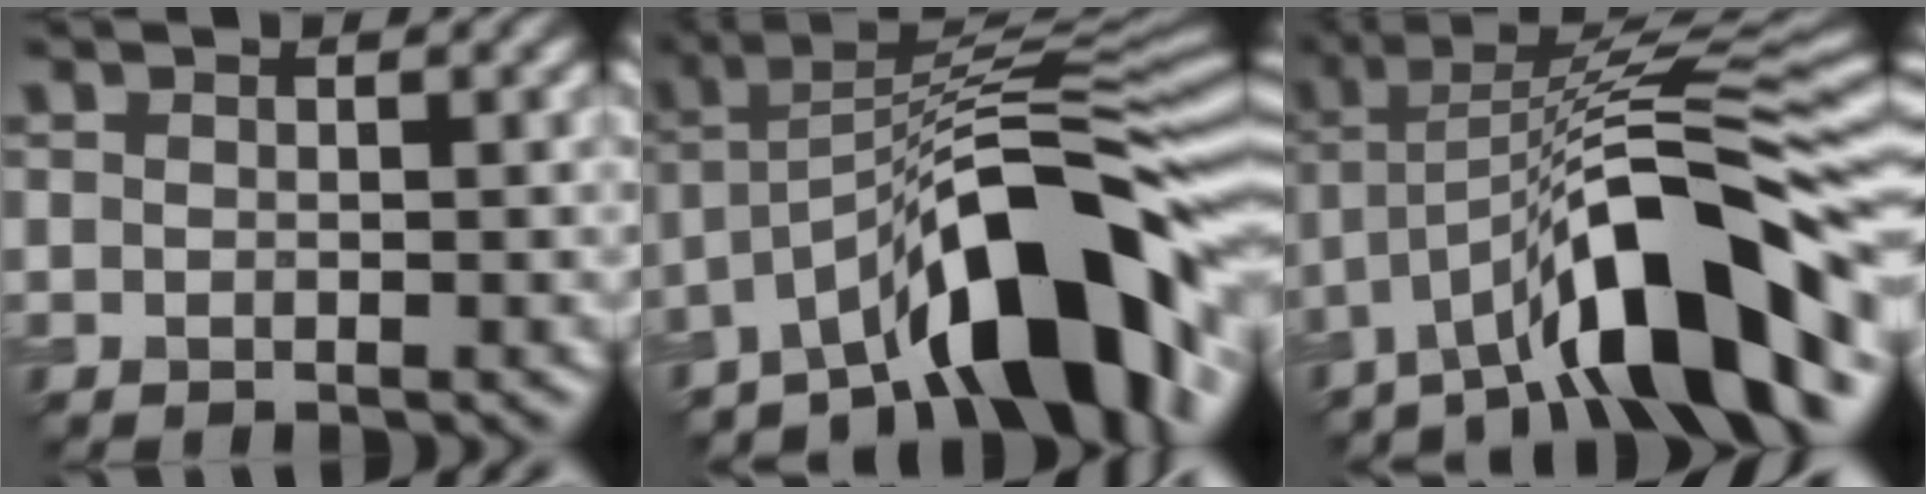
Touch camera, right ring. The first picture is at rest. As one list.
[{"total": 12.0, "force": [-6.8, 3.3, 9.3], "torque": [-0.120, 0.031, -0.111]}, {"total": 11.6, "force": [-5.5, 2.9, 9.8], "torque": [-0.150, 0.028, -0.087]}]